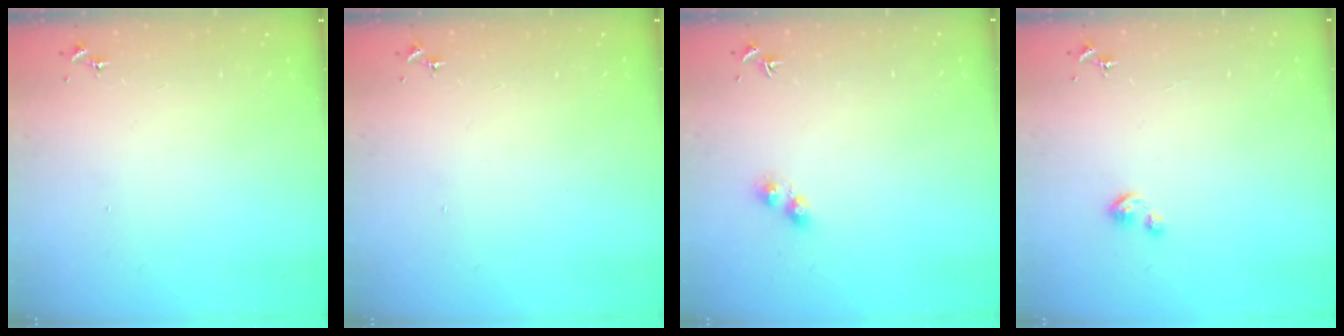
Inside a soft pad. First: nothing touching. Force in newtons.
{"total": 0.0}
{"total": 4.0, "press": 4.0, "slide": 0.5}
{"total": 3.0, "press": 3.0, "slide": 0.3}